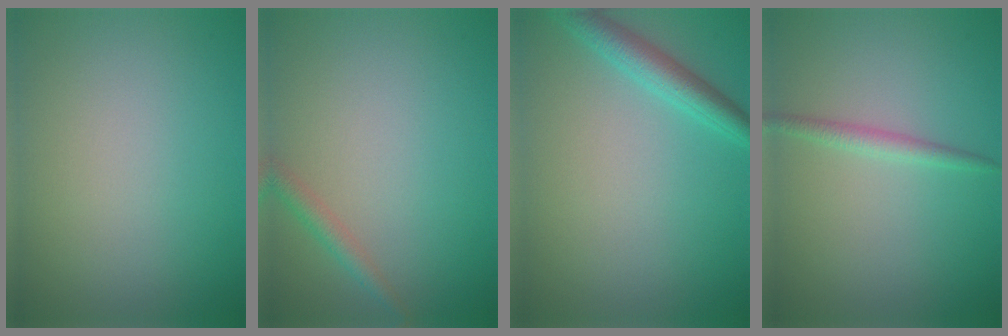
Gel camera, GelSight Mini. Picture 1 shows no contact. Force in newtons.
{"total": 1.7, "press": 1.7, "slide": 0.1}
{"total": 2.8, "press": 2.8, "slide": 0.1}
{"total": 1.4, "press": 1.4, "slide": 0.1}